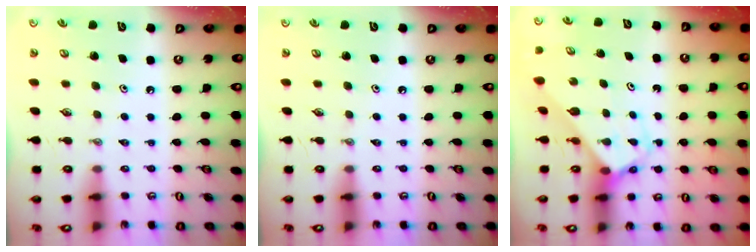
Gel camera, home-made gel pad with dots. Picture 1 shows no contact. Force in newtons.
{"total": 0.0}
{"total": 2.7, "press": 2.7, "slide": 0.1}